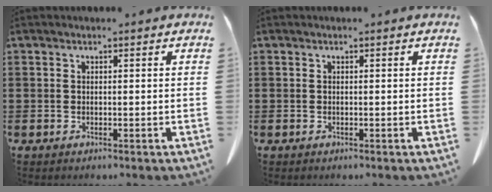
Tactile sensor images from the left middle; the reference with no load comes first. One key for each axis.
{"total": 0.0}